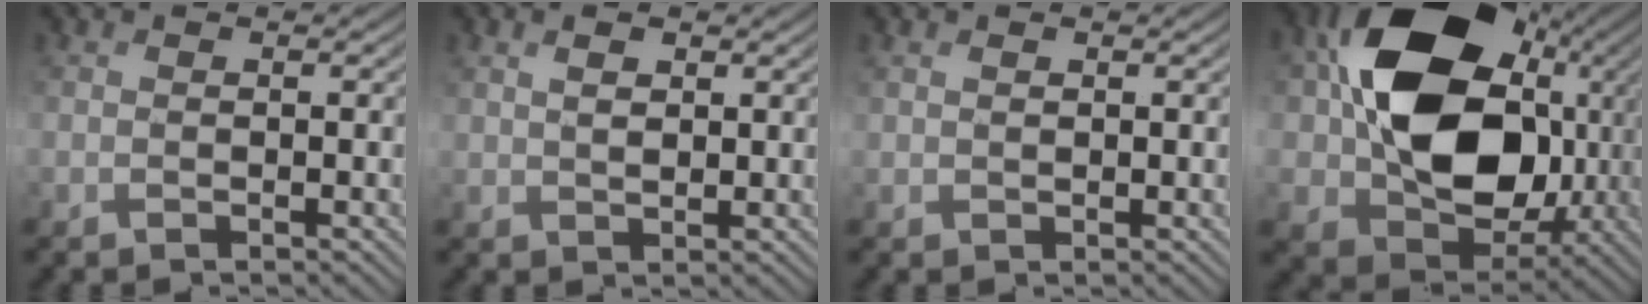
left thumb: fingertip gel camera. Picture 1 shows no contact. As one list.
[{"total": 2.4, "force": [1.1, 1.3, 1.7], "torque": [-0.036, -0.001, 0.022]}, {"total": 0.9, "force": [0.5, 0.5, 0.4], "torque": [-0.012, 0.000, 0.013]}, {"total": 18.5, "force": [2.6, 14.4, 11.4], "torque": [-0.208, -0.009, 0.053]}]